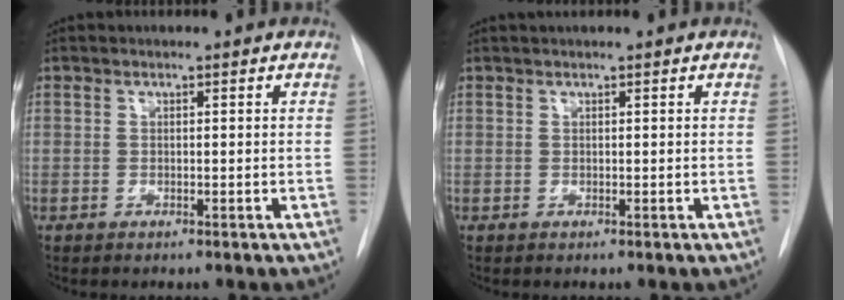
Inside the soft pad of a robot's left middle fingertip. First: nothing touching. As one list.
[{"total": 0.7, "force": [0.6, -0.2, 0.3], "torque": [-0.005, 0.009, 0.016]}]